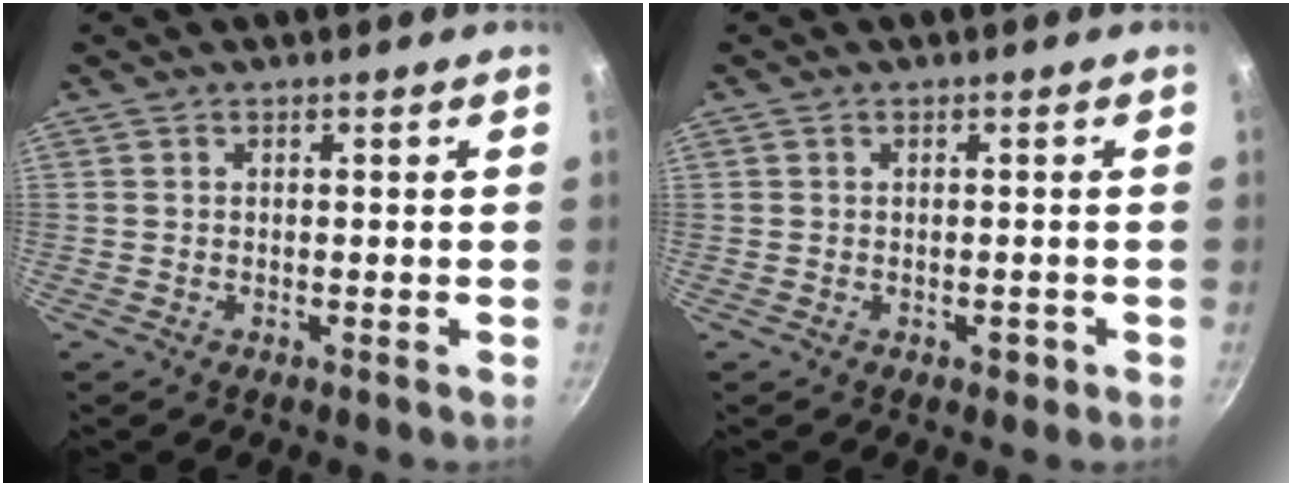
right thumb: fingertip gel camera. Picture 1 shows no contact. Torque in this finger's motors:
{"motor_torque": [-0.47, -0.26, -0.19, 0.02, -0.01]}